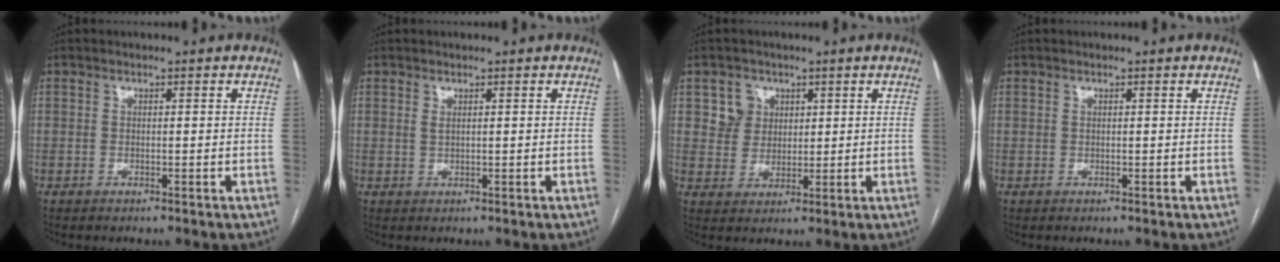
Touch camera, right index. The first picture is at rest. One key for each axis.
{"total": 0.6, "fx": 0.4, "fy": 0.2, "fz": 0.5, "tx": -0.011, "ty": -0.002, "tz": 0.008}
{"total": 4.3, "fx": 1.7, "fy": 3.9, "fz": 0.3, "tx": -0.005, "ty": 0.009, "tz": 0.035}
{"total": 0.6, "fx": 0.6, "fy": 0.1, "fz": -0.3, "tx": -0.003, "ty": 0.000, "tz": 0.009}